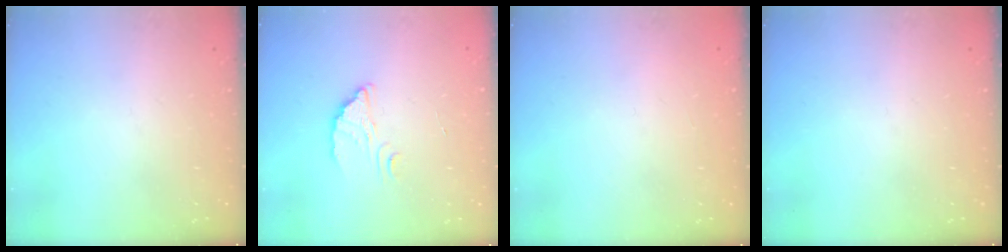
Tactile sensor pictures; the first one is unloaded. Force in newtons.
{"total": 2.6, "press": 2.6, "slide": 0.1}
{"total": 2.1, "press": 2.1, "slide": 0.1}
{"total": 0.0}